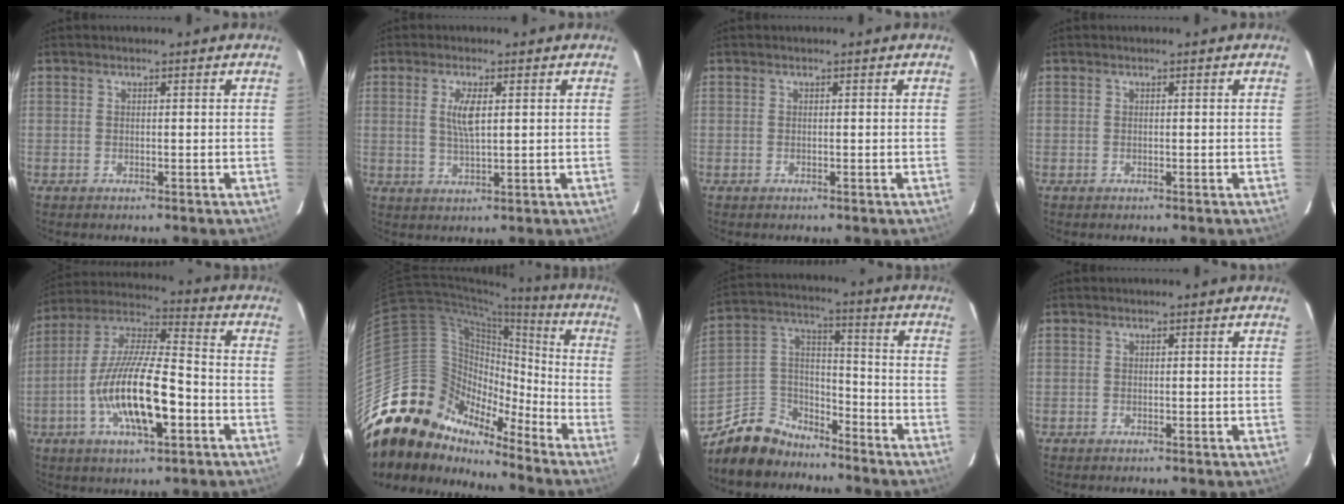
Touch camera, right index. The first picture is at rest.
{"total": 4.3, "force": [1.1, 1.2, 4.0], "torque": [-0.077, -0.002, 0.021]}
{"total": 0.0}
{"total": 0.0}
{"total": 17.1, "force": [-5.4, 4.9, 15.5], "torque": [-0.303, -0.007, -0.101]}
{"total": 20.7, "force": [-16.2, 11.3, 6.2], "torque": [-0.116, 0.051, -0.291]}
{"total": 11.1, "force": [-8.5, 6.5, 3.0], "torque": [-0.082, 0.051, -0.152]}
{"total": 0.0}